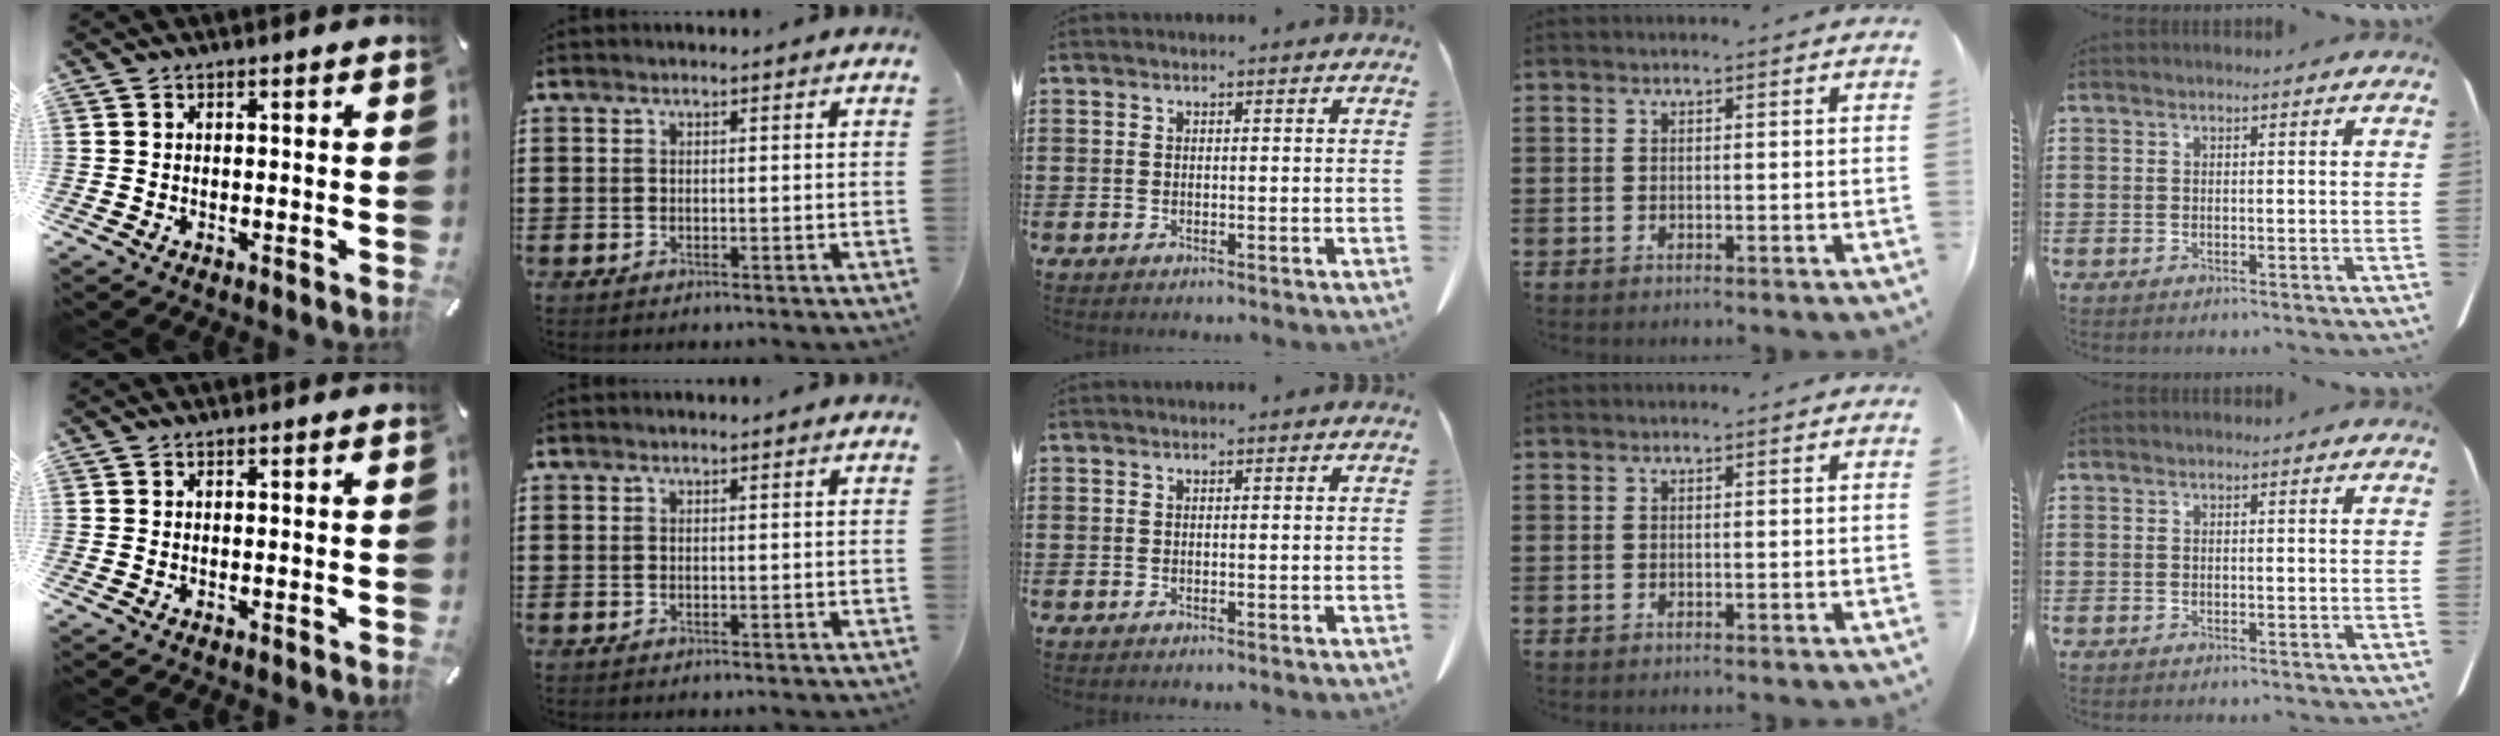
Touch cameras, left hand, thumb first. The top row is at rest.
{}